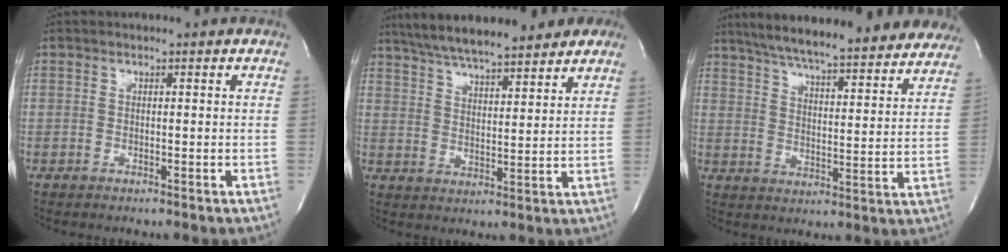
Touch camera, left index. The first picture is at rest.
{"total": 16.1, "force": [13.4, 3.3, 8.3], "torque": [-0.140, 0.024, 0.202]}
{"total": 26.7, "force": [23.3, 4.6, 12.2], "torque": [-0.193, -0.015, 0.298]}